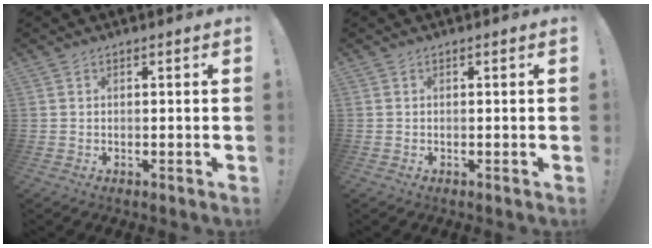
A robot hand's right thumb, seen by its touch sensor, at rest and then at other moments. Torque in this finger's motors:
{"motor_torque": [-0.02, -0.17, 0.08, -0.12, 0.00]}